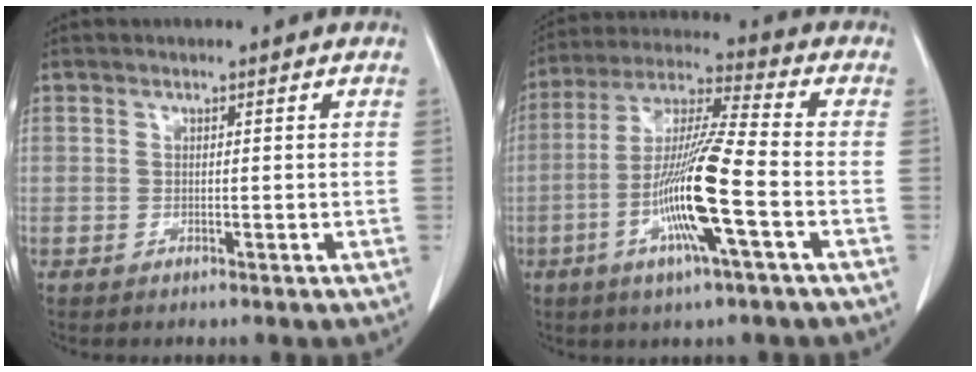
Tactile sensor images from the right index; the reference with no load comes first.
{"total": 14.1, "force": [-4.4, 0.1, 13.4], "torque": [-0.266, -0.007, -0.089]}